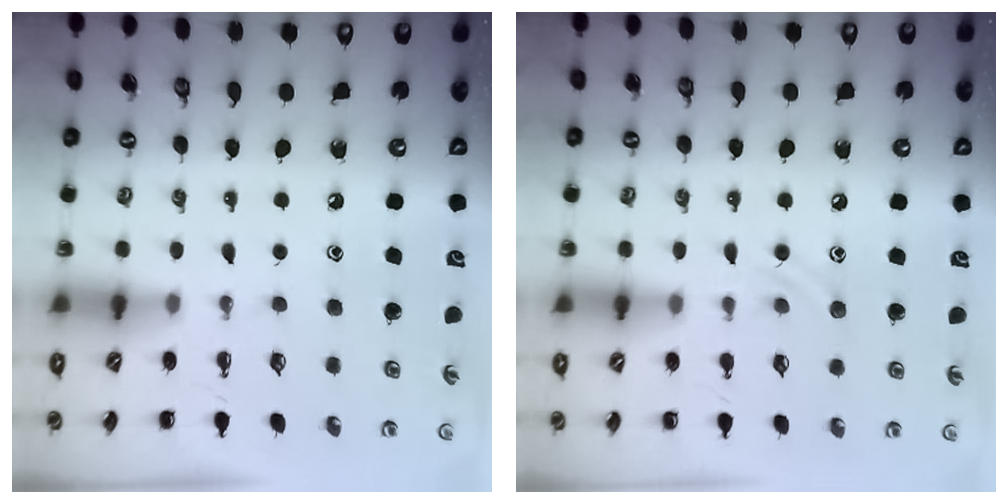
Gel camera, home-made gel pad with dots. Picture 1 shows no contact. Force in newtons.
{"total": 6.4, "press": 6.2, "slide": 1.6}